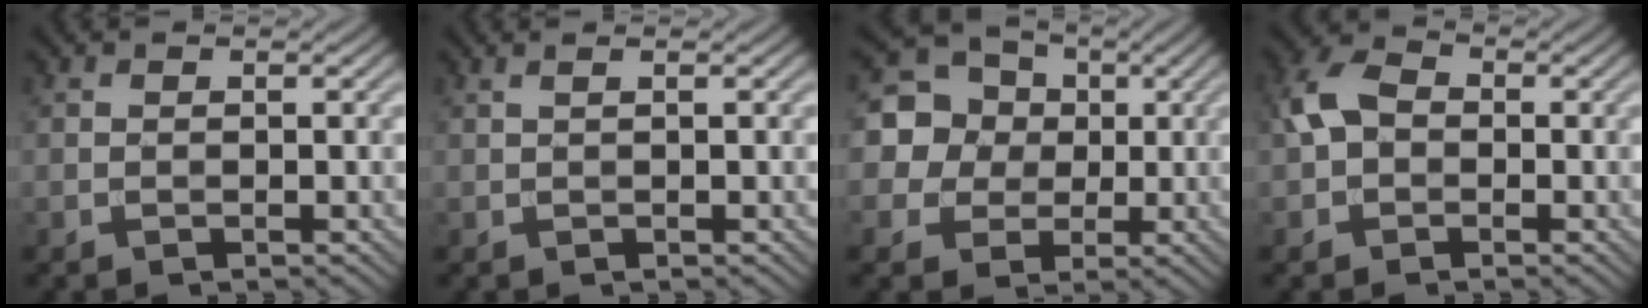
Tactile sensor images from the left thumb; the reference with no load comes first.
{"total": 1.0, "force": [0.5, 0.2, 0.9], "torque": [-0.011, 0.001, 0.003]}
{"total": 12.2, "force": [2.0, 11.3, 4.0], "torque": [-0.145, 0.033, 0.030]}
{"total": 4.8, "force": [-0.2, 3.7, 3.1], "torque": [-0.065, 0.013, -0.014]}